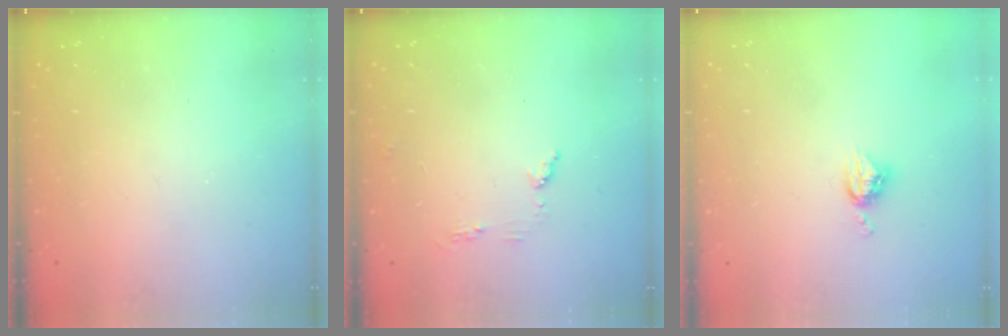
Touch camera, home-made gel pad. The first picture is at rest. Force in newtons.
{"total": 5.3, "press": 5.2, "slide": 0.6}
{"total": 5.4, "press": 5.4, "slide": 0.1}